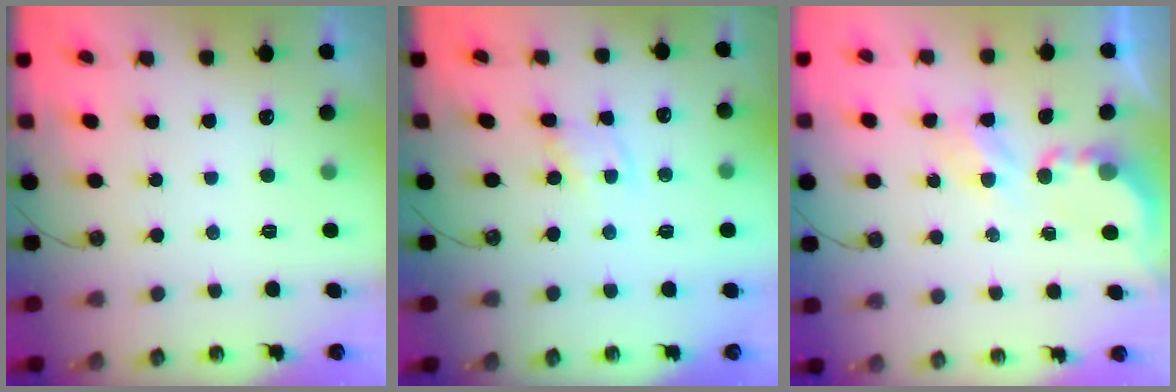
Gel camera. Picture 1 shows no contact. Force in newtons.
{"total": 1.9, "press": 1.9, "slide": 0.2}
{"total": 3.9, "press": 3.9, "slide": 0.1}